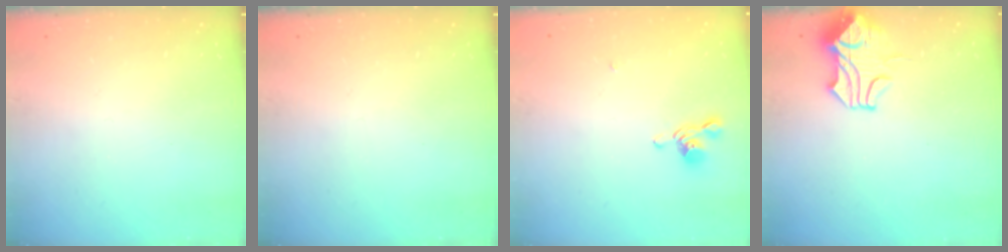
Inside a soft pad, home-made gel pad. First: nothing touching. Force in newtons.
{"total": 0.0}
{"total": 3.8, "press": 3.8, "slide": 0.3}
{"total": 1.4, "press": 0.3, "slide": 1.4}